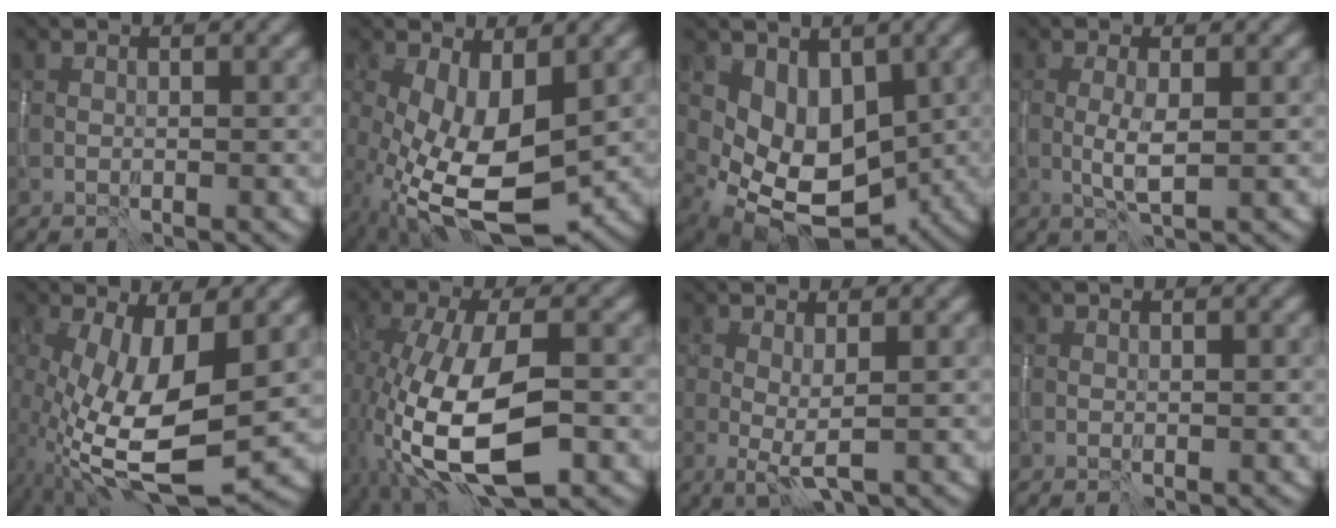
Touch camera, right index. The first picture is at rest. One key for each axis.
{"total": 8.1, "fx": -1.5, "fy": 3.6, "fz": 7.1, "tx": -0.159, "ty": -0.020, "tz": -0.018}
{"total": 6.6, "fx": 0.3, "fy": 4.8, "fz": 4.5, "tx": -0.079, "ty": -0.024, "tz": 0.017}
{"total": 2.1, "fx": -0.2, "fy": 0.3, "fz": 2.1, "tx": -0.043, "ty": 0.000, "tz": -0.003}
{"total": 10.9, "fx": -2.1, "fy": 3.8, "fz": 10.0, "tx": -0.201, "ty": -0.016, "tz": -0.036}
{"total": 11.5, "fx": -3.5, "fy": 5.1, "fz": 9.7, "tx": -0.204, "ty": -0.012, "tz": -0.061}
{"total": 2.1, "fx": -0.1, "fy": 0.4, "fz": 2.1, "tx": -0.041, "ty": -0.006, "tz": -0.003}
{"total": 0.0}